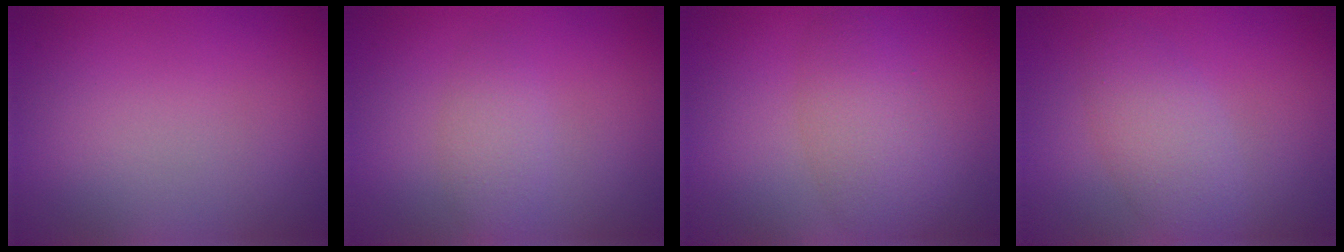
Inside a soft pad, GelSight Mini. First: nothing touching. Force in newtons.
{"total": 2.0, "press": 2.0, "slide": 0.0}
{"total": 3.9, "press": 3.9, "slide": 0.1}
{"total": 3.6, "press": 3.6, "slide": 0.1}